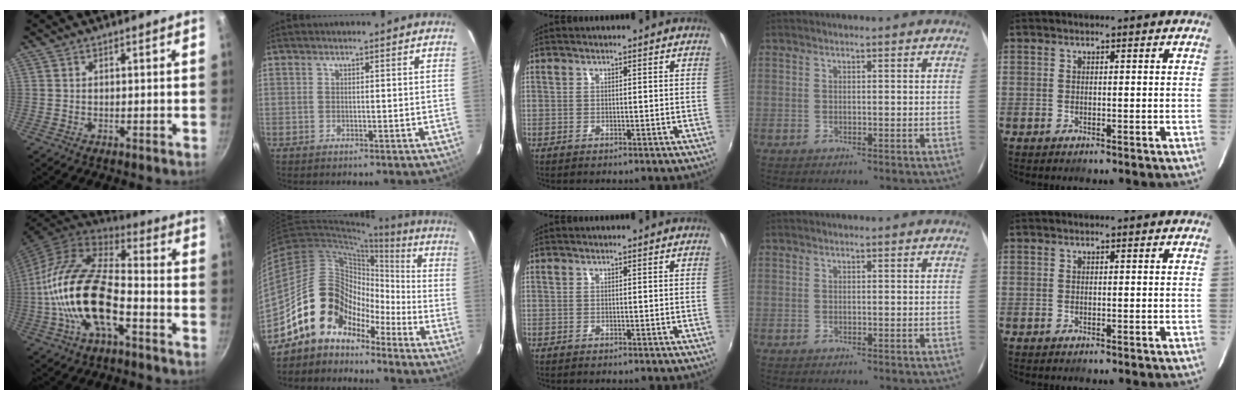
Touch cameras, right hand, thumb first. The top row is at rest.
{"thumb": {"total": 21.1, "force": [-5.4, 10.1, 17.7], "torque": [-0.332, 0.035, -0.115]}, "index": {"total": 12.9, "force": [-8.4, 9.2, 3.5], "torque": [-0.068, 0.044, -0.159]}}